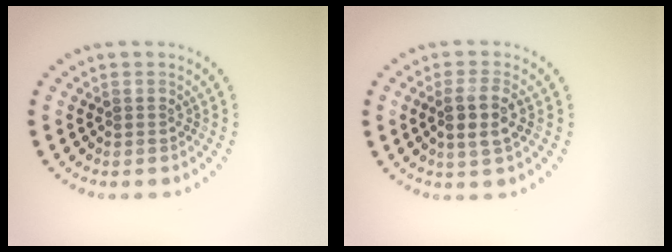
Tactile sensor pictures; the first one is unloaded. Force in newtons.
{"total": 2.7, "press": 2.5, "slide": 0.9}